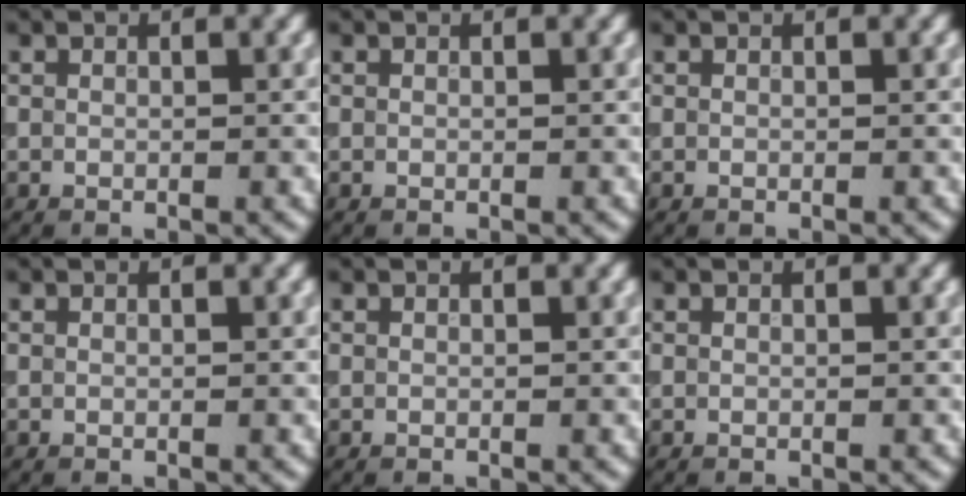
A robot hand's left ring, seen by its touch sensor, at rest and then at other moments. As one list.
[{"total": 0.0}, {"total": 0.0}, {"total": 0.0}, {"total": 0.0}, {"total": 0.0}]